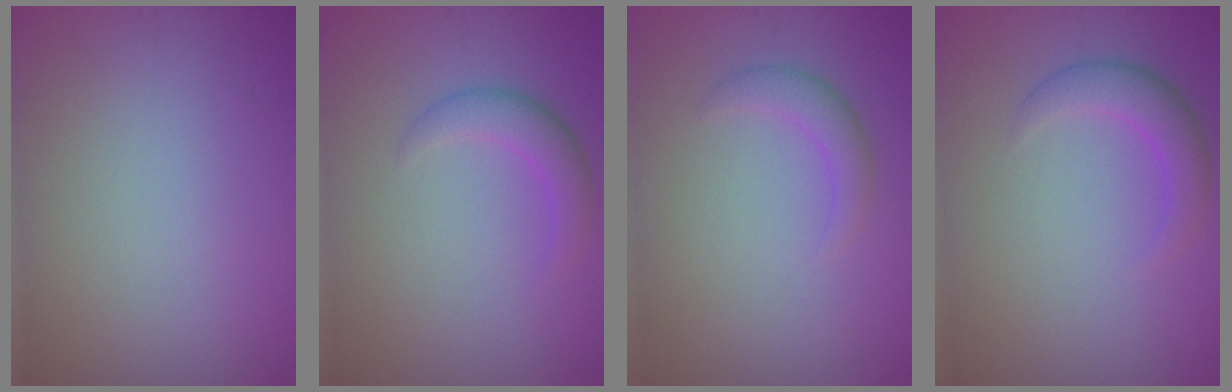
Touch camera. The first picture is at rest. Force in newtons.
{"total": 2.5, "press": 2.5, "slide": 0.0}
{"total": 1.9, "press": 1.9, "slide": 0.1}
{"total": 2.8, "press": 2.8, "slide": 0.0}